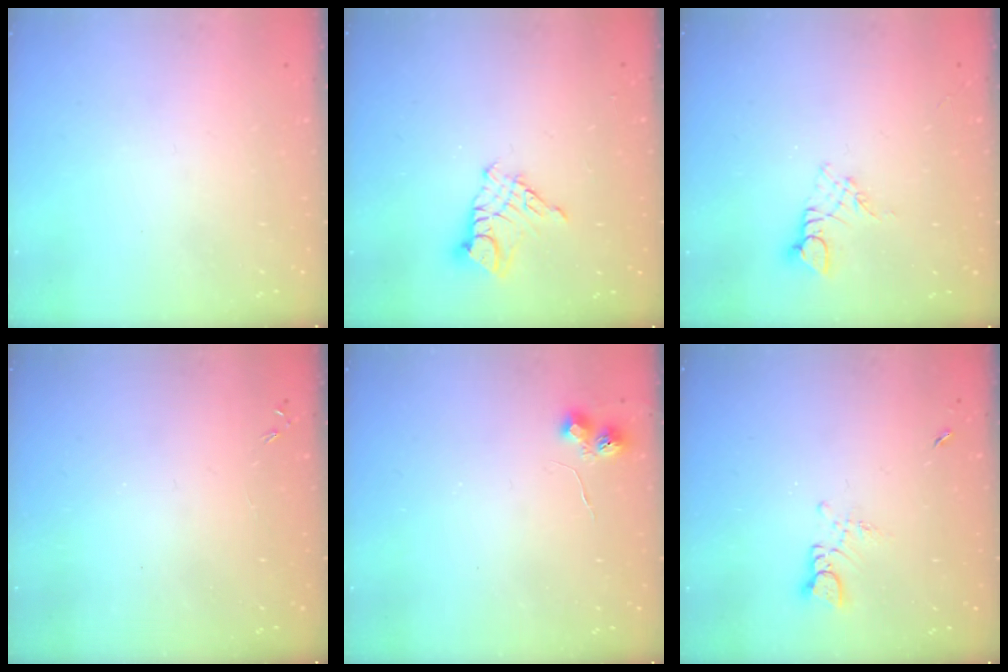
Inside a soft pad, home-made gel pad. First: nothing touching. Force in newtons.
{"total": 9.6, "press": 9.5, "slide": 0.9}
{"total": 2.8, "press": 2.7, "slide": 0.3}
{"total": 0.0}
{"total": 6.1, "press": 6.1, "slide": 0.7}
{"total": 2.7, "press": 2.7, "slide": 0.2}